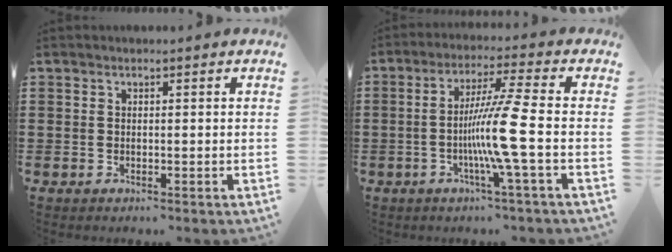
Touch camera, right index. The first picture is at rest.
{"total": 9.2, "force": [-2.2, -1.4, 8.8], "torque": [-0.167, -0.017, -0.050]}